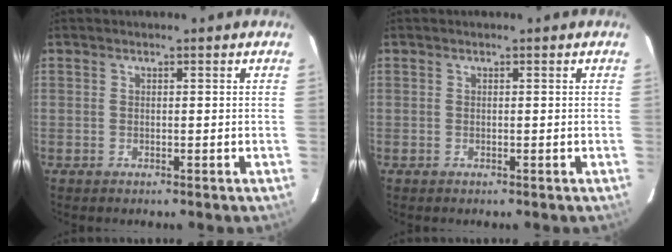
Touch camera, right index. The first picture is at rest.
{"total": 0.0}